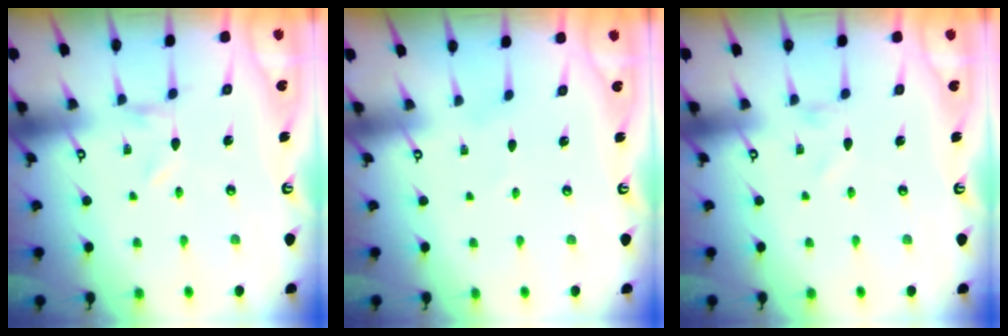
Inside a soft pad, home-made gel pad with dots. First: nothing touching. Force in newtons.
{"total": 0.0}
{"total": 1.2, "press": 1.1, "slide": 0.1}